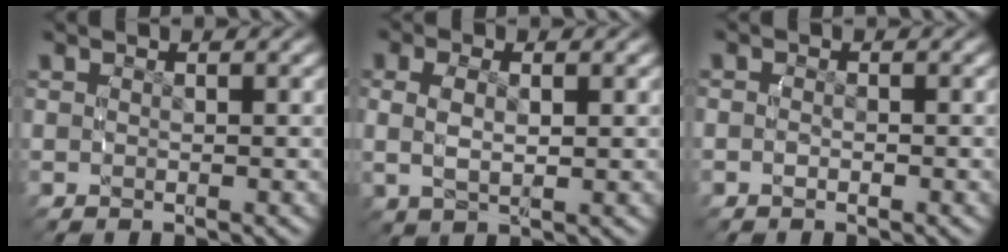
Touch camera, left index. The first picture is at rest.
{"total": 3.4, "force": [0.4, 2.0, 2.7], "torque": [-0.066, 0.002, 0.011]}
{"total": 1.2, "force": [-0.6, 0.9, 0.5], "torque": [-0.016, 0.002, -0.015]}